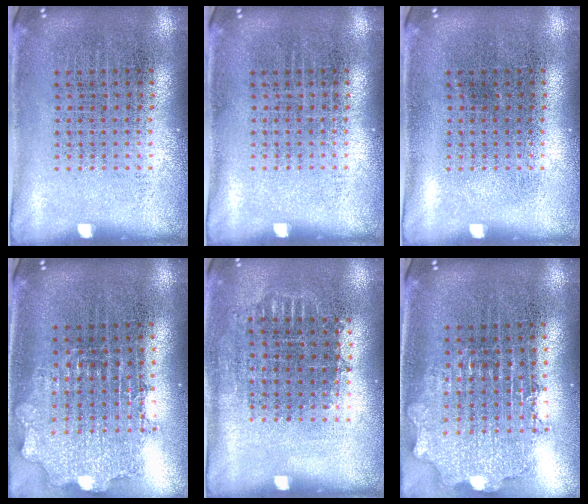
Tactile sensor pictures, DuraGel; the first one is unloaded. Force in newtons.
{"total": 0.0}
{"total": 0.0}
{"total": 1.9, "press": 1.5, "slide": 1.1}
{"total": 0.7, "press": 0.7, "slide": 0.2}
{"total": 2.0, "press": 1.6, "slide": 1.2}